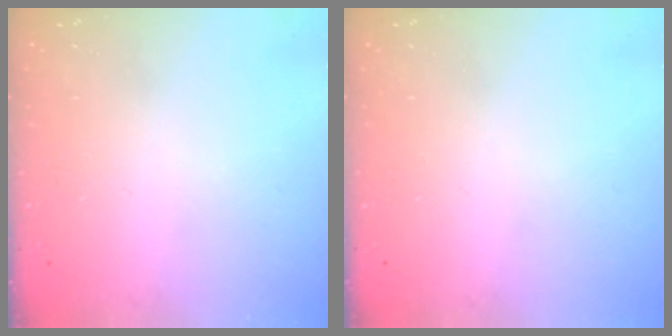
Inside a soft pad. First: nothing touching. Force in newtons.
{"total": 0.0}